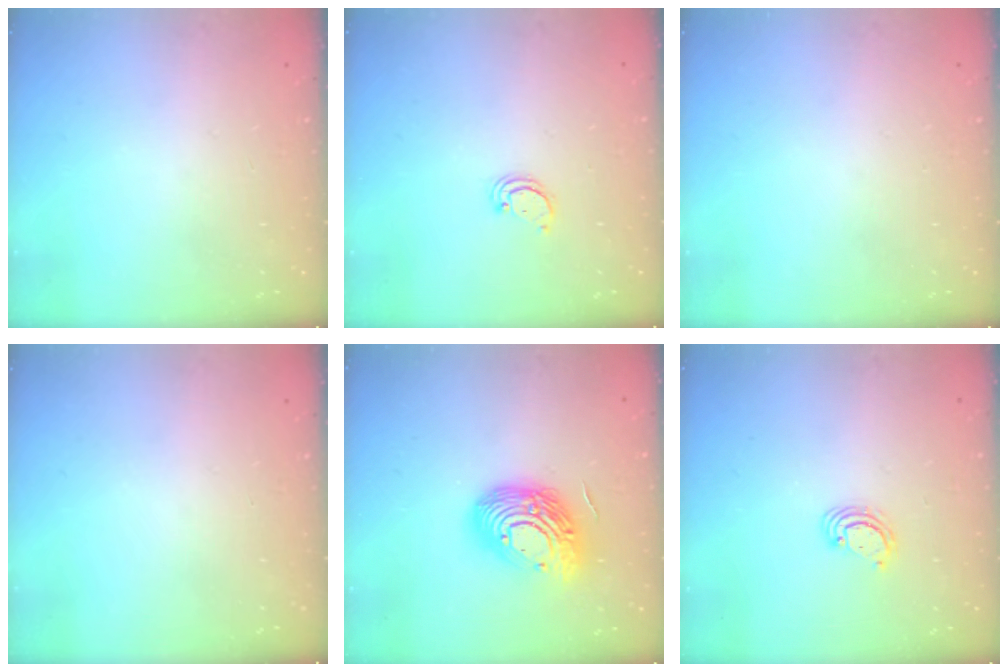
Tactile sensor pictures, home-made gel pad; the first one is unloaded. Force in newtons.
{"total": 2.2, "press": 2.2, "slide": 0.1}
{"total": 0.0}
{"total": 0.0}
{"total": 17.3, "press": 17.2, "slide": 1.2}
{"total": 2.5, "press": 2.5, "slide": 0.3}